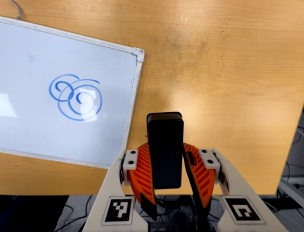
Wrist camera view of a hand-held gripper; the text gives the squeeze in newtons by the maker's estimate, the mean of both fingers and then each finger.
{"total": 5.2, "left": 5.2, "right": 5.1}